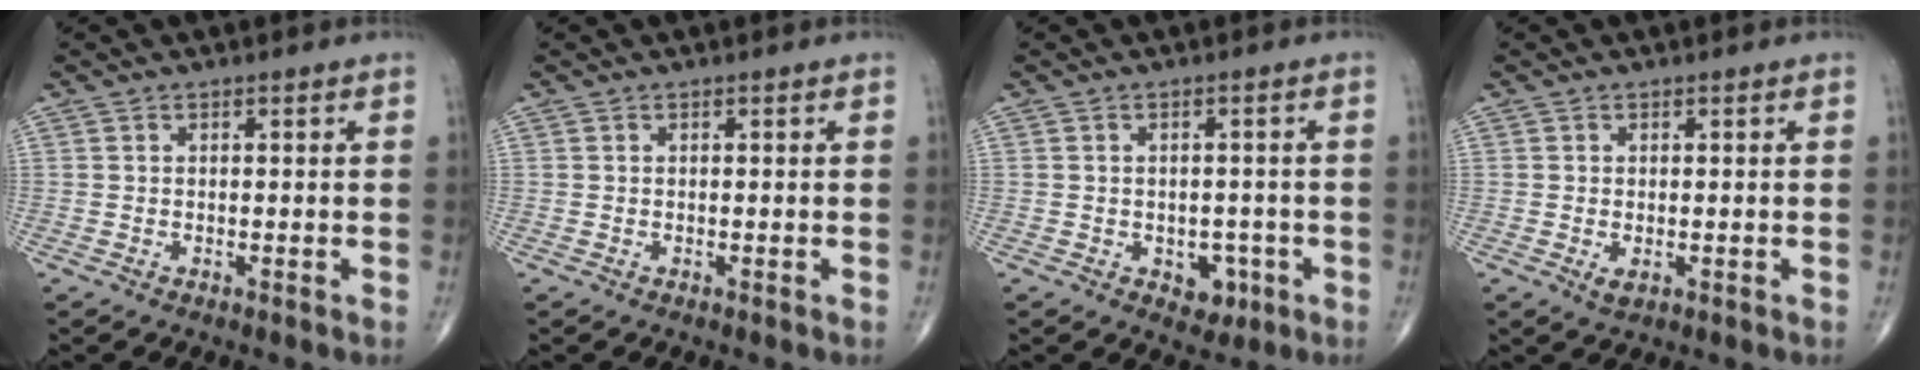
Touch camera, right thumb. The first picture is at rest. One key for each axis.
{"total": 0.0}
{"total": 4.3, "fx": -1.6, "fy": 3.1, "fz": 2.5, "tx": -0.010, "ty": 0.008, "tz": -0.016}
{"total": 1.7, "fx": -0.4, "fy": 0.9, "fz": 1.4, "tx": -0.025, "ty": -0.004, "tz": -0.003}